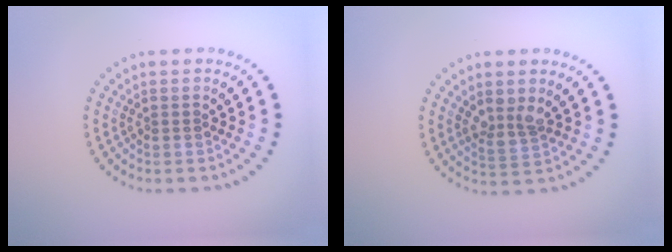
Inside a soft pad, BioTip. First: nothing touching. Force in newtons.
{"total": 2.3, "press": 2.0, "slide": 1.0}